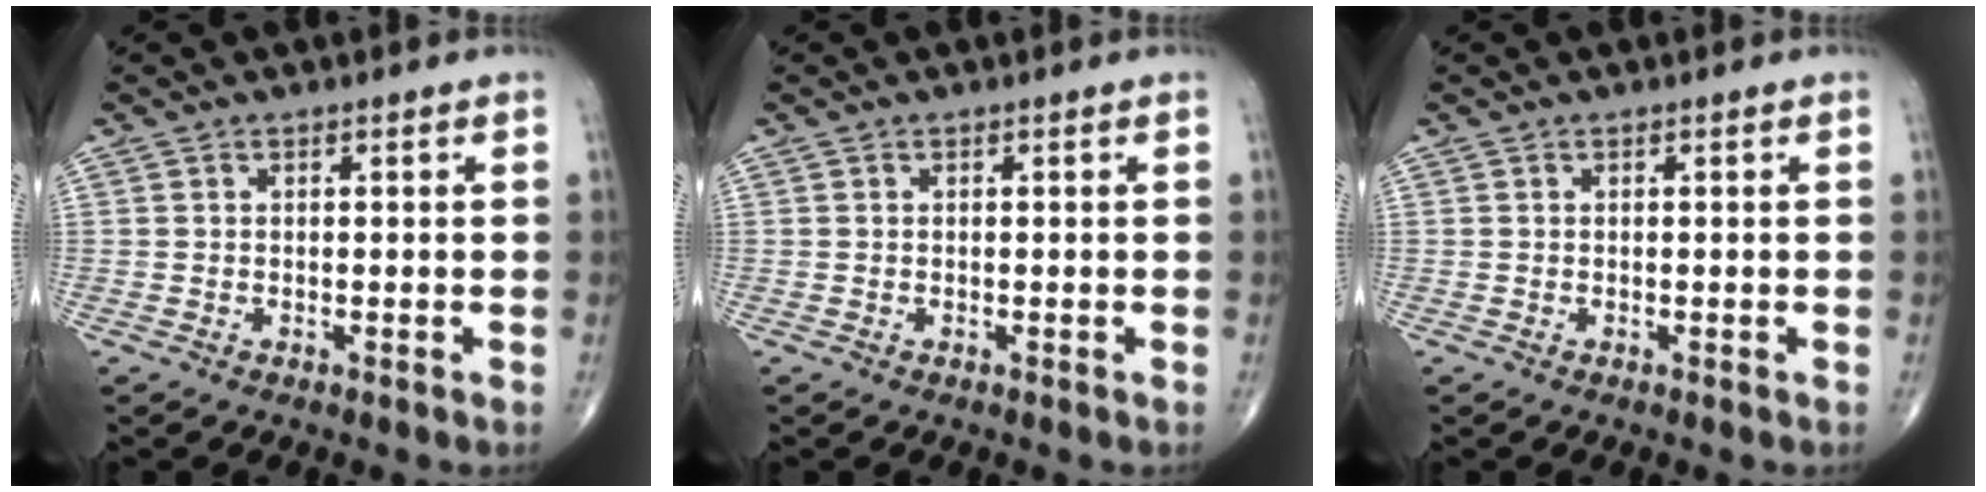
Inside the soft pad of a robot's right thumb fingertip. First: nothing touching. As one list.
[{"total": 0.0}, {"total": 0.0}]